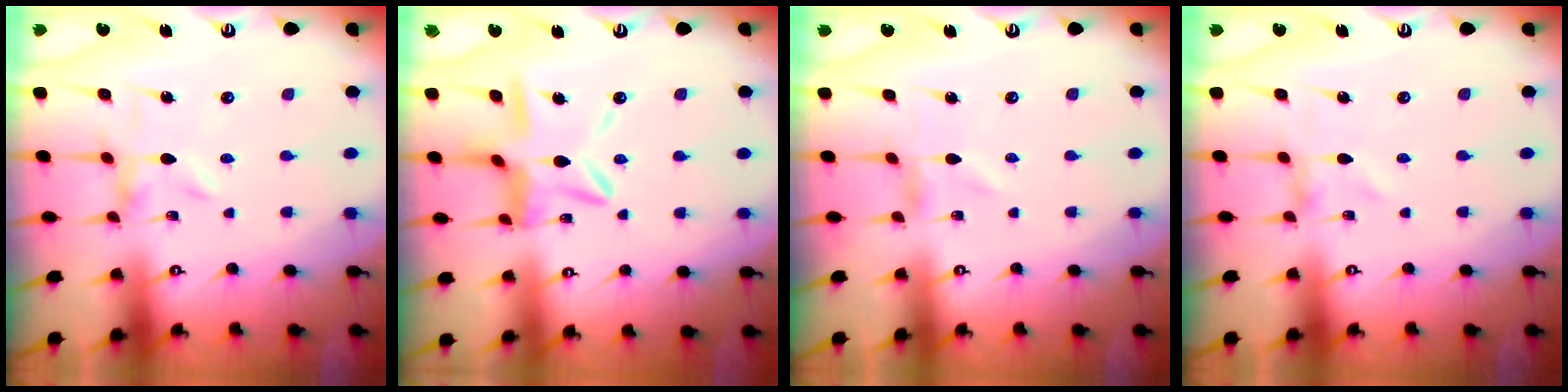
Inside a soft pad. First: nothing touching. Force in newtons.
{"total": 10.6, "press": 10.6, "slide": 0.9}
{"total": 0.6, "press": 0.6, "slide": 0.2}
{"total": 0.0}